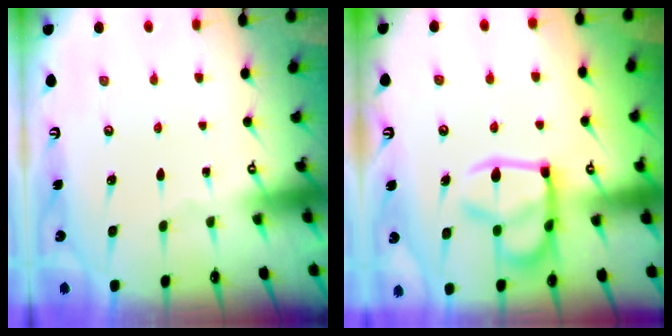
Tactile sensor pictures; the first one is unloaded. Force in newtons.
{"total": 16.3, "press": 16.2, "slide": 1.7}